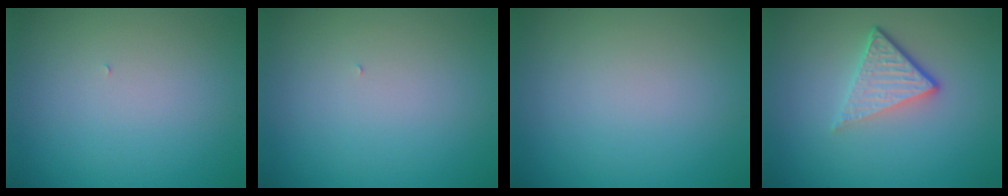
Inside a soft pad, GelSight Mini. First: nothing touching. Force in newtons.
{"total": 0.0}
{"total": 0.0}
{"total": 4.1, "press": 2.8, "slide": 3.1}